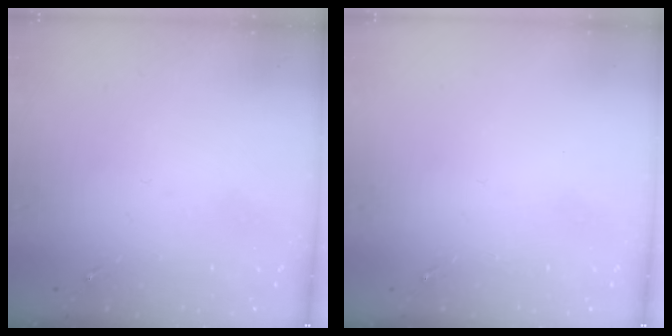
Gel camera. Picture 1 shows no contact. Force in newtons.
{"total": 0.0}